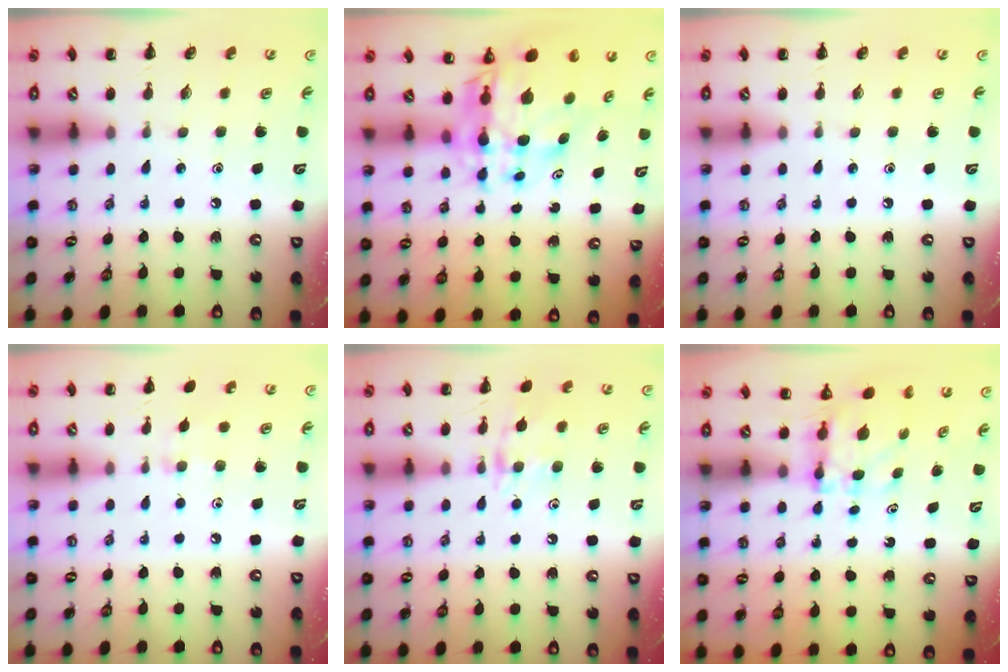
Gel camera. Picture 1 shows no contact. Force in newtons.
{"total": 10.4, "press": 9.8, "slide": 3.5}
{"total": 0.0}
{"total": 4.6, "press": 4.2, "slide": 1.9}
{"total": 10.9, "press": 10.9, "slide": 0.6}
{"total": 6.0, "press": 5.9, "slide": 0.8}